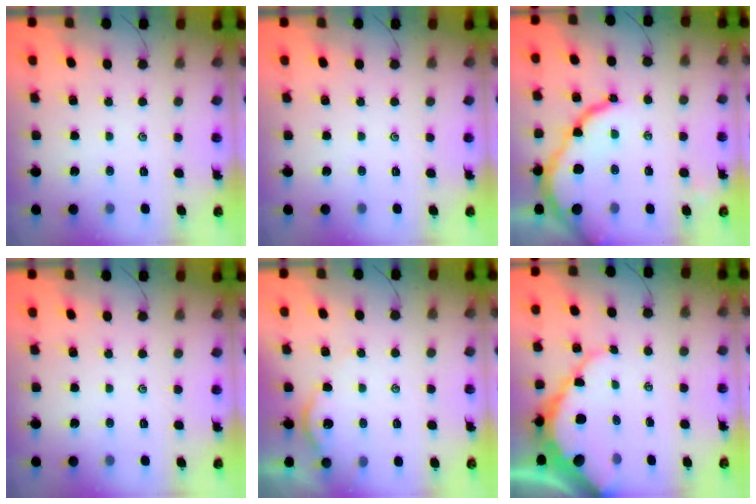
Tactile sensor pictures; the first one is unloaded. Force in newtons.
{"total": 0.0}
{"total": 11.8, "press": 11.7, "slide": 1.5}
{"total": 0.0}
{"total": 2.9, "press": 2.9, "slide": 0.3}
{"total": 11.6, "press": 11.5, "slide": 1.2}